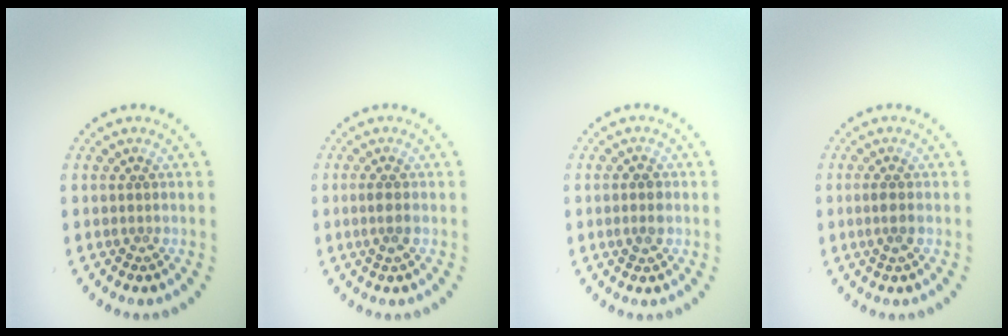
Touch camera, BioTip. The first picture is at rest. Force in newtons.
{"total": 1.4, "press": 1.3, "slide": 0.5}
{"total": 1.5, "press": 1.5, "slide": 0.2}
{"total": 1.4, "press": 1.3, "slide": 0.5}